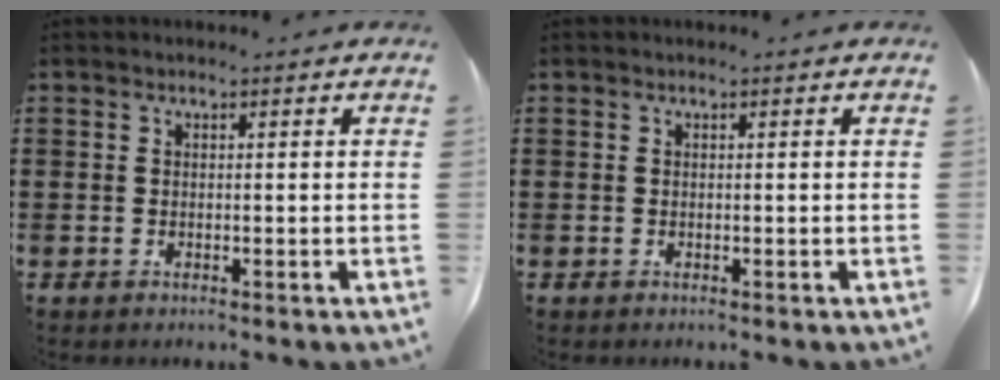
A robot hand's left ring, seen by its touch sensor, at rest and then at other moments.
{"total": 0.0}